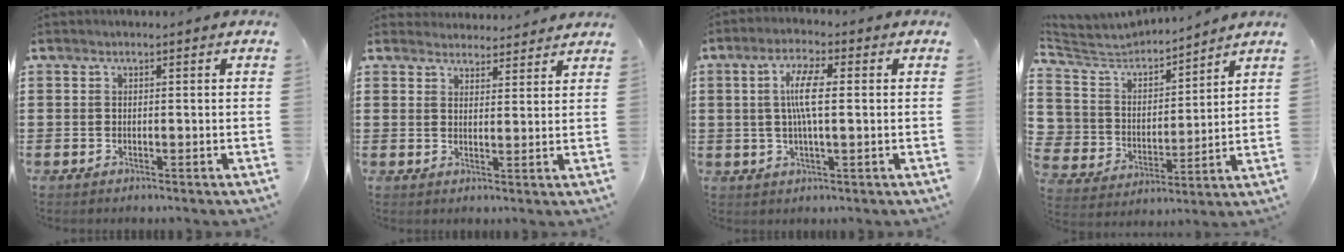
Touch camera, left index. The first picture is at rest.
{"total": 3.3, "force": [3.2, 0.5, 0.0], "torque": [-0.009, -0.009, 0.062]}
{"total": 6.3, "force": [0.7, 1.5, 6.0], "torque": [-0.129, 0.000, 0.004]}
{"total": 5.6, "force": [4.9, 2.5, -0.5], "torque": [-0.040, -0.045, 0.083]}